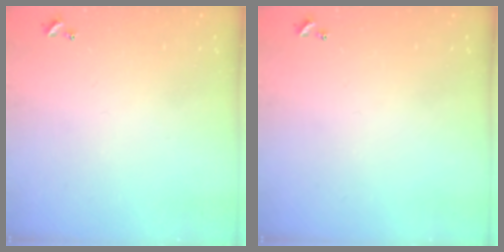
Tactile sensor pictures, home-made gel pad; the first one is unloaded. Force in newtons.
{"total": 0.0}